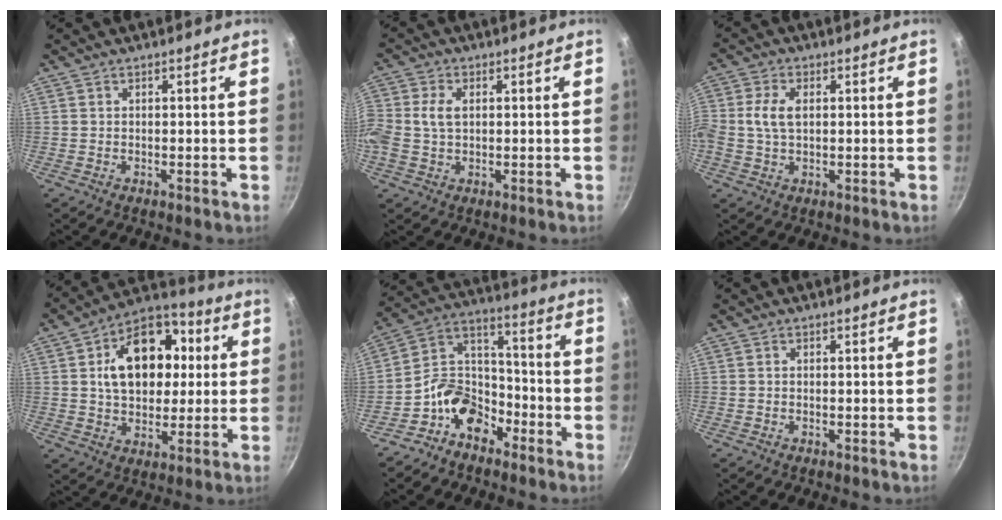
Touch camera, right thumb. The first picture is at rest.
{"total": 5.9, "force": [0.5, 4.1, 4.3], "torque": [-0.086, 0.013, 0.004]}
{"total": 5.7, "force": [0.6, 3.5, 4.5], "torque": [-0.088, 0.011, 0.007]}
{"total": 18.6, "force": [3.3, 13.0, 12.8], "torque": [-0.164, 0.022, 0.043]}
{"total": 12.0, "force": [-6.9, 8.1, 5.4], "torque": [-0.062, 0.076, -0.149]}
{"total": 0.0}